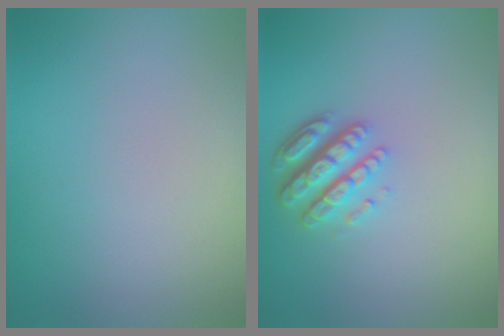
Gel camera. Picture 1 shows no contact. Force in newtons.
{"total": 4.0, "press": 3.1, "slide": 2.5}